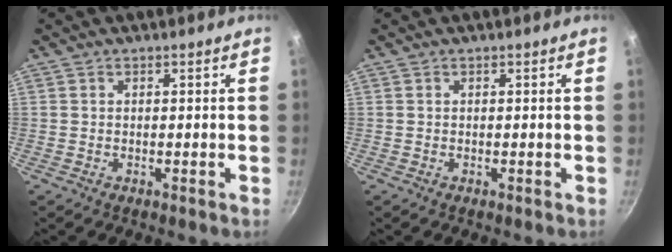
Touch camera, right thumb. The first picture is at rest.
{"total": 0.0}